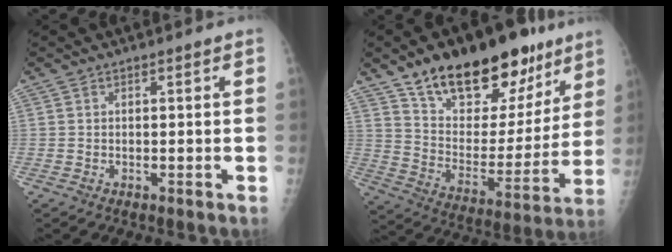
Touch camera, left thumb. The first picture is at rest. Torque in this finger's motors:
{"motor_torque": [0.78, 0.88, 1.53, -1.23, 0.09]}